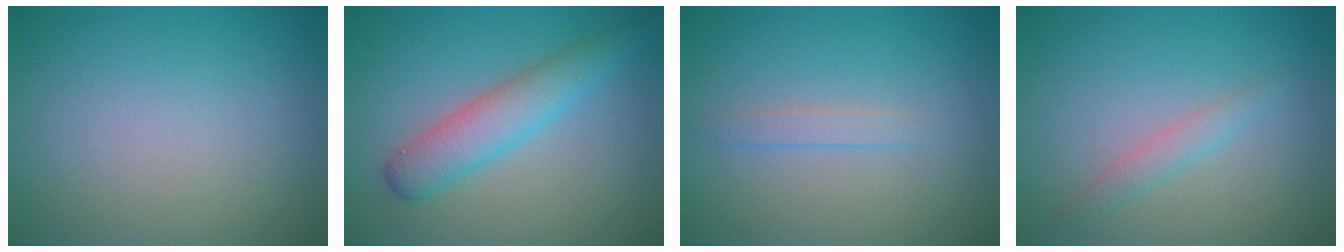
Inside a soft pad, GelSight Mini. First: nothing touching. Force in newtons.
{"total": 4.0, "press": 4.0, "slide": 0.1}
{"total": 1.2, "press": 1.2, "slide": 0.1}
{"total": 1.4, "press": 1.4, "slide": 0.1}